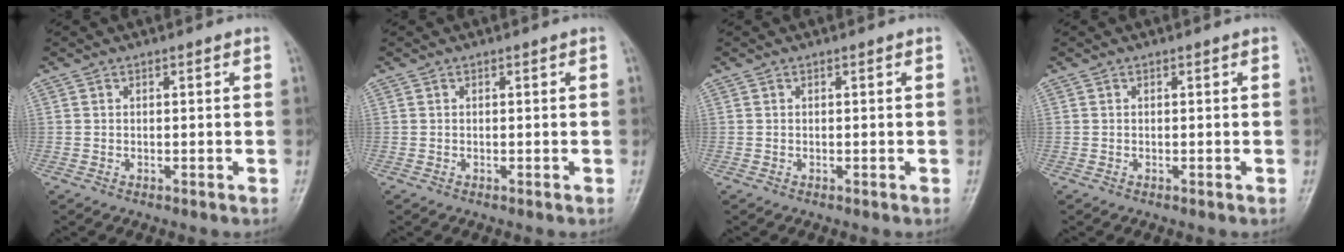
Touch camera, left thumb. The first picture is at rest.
{"total": 0.0}
{"total": 0.0}
{"total": 0.0}